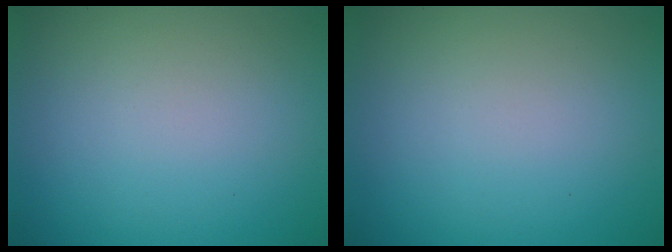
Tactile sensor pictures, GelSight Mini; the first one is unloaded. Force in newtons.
{"total": 0.0}